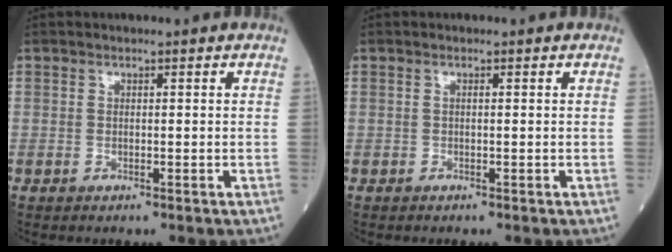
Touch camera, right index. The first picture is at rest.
{"total": 0.5, "force": [0.2, 0.1, 0.5], "torque": [-0.014, -0.001, 0.004]}